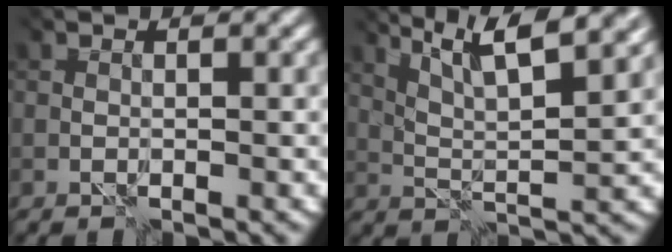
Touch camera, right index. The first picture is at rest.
{"total": 7.8, "force": [5.7, 0.5, 5.3], "torque": [-0.079, 0.017, 0.090]}